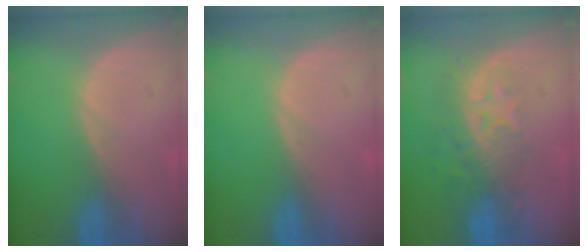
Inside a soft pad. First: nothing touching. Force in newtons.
{"total": 0.0}
{"total": 8.5, "press": 7.0, "slide": 4.8}